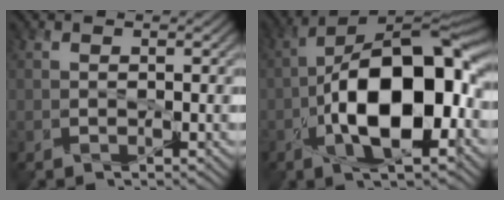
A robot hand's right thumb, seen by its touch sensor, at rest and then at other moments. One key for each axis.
{"total": 15.4, "fx": -3.9, "fy": 6.6, "fz": 13.3, "tx": -0.208, "ty": 0.006, "tz": -0.077}